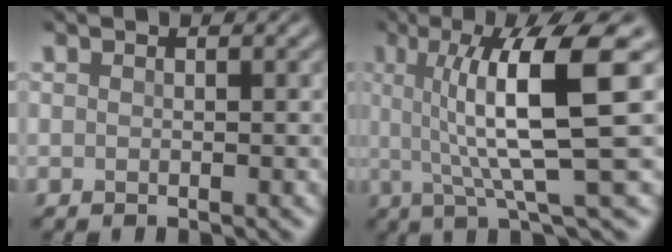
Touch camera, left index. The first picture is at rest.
{"total": 9.9, "force": [1.7, 1.9, 9.6], "torque": [-0.127, 0.003, 0.027]}